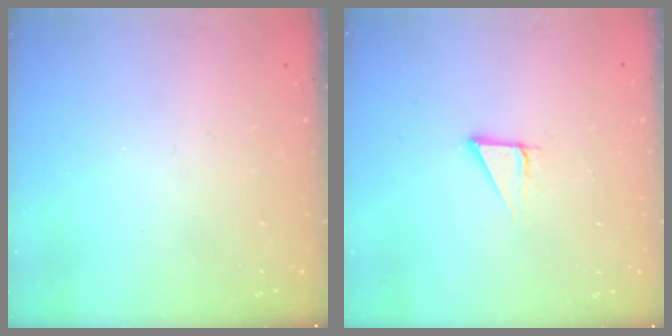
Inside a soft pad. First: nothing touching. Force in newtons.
{"total": 3.1, "press": 2.4, "slide": 1.9}